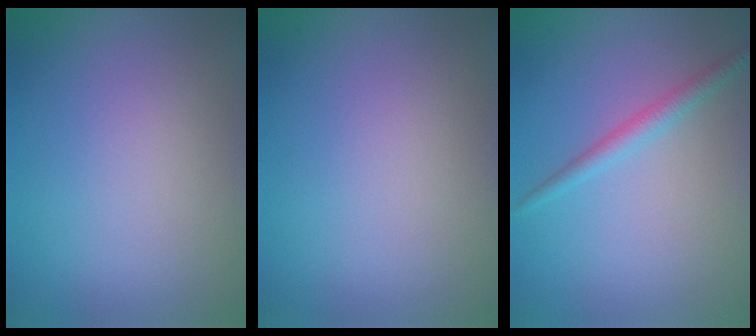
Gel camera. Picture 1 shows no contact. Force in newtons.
{"total": 0.0}
{"total": 1.8, "press": 1.8, "slide": 0.1}